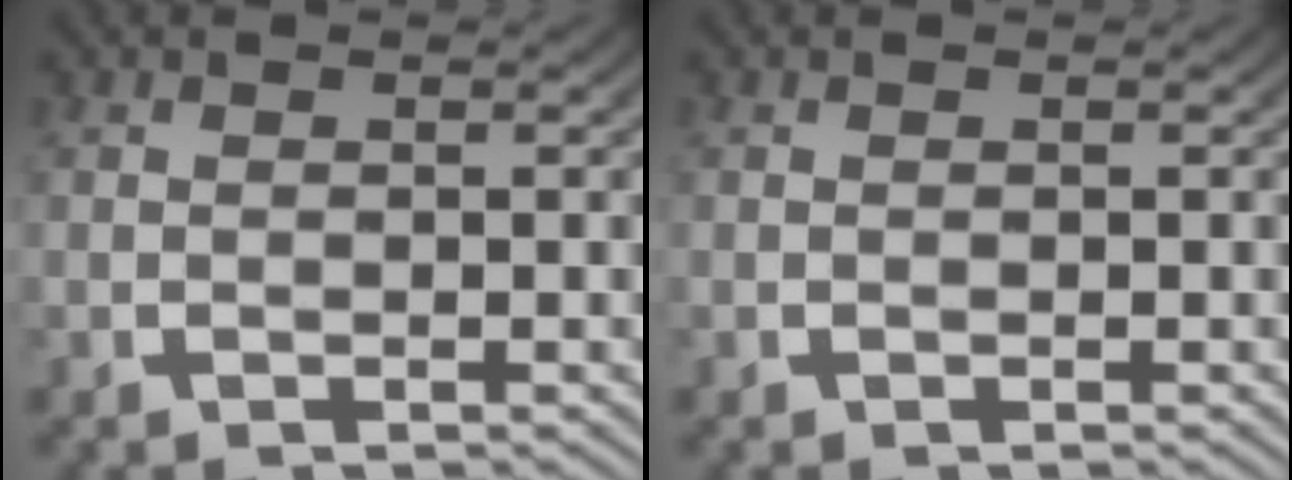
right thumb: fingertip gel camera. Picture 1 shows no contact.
{"total": 0.0}